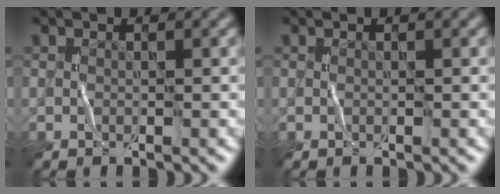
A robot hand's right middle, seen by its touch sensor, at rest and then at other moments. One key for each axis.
{"total": 0.0}